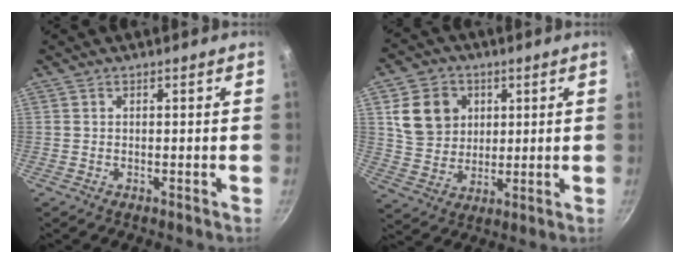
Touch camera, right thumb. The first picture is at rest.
{"total": 11.3, "force": [3.2, 9.8, 4.6], "torque": [-0.055, -0.005, 0.061]}